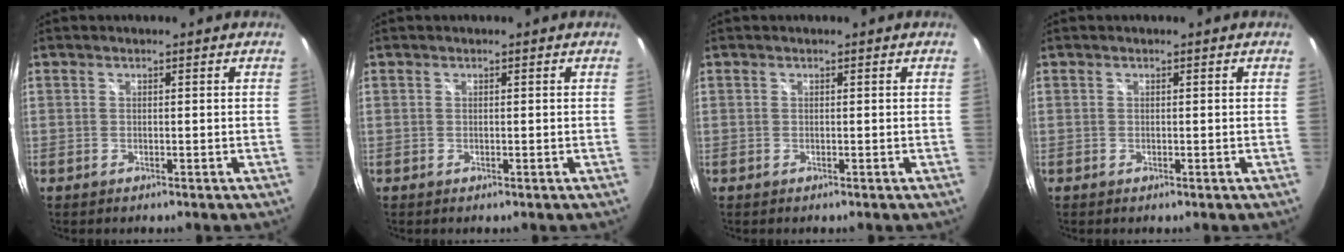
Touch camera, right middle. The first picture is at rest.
{"total": 0.0}
{"total": 0.0}
{"total": 0.0}